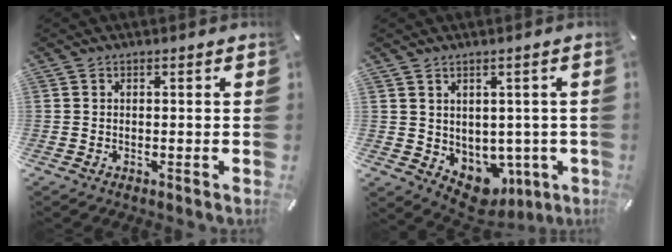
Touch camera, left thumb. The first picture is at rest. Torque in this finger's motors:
{"motor_torque": [0.50, 0.56, 0.24, -0.28, 0.03]}